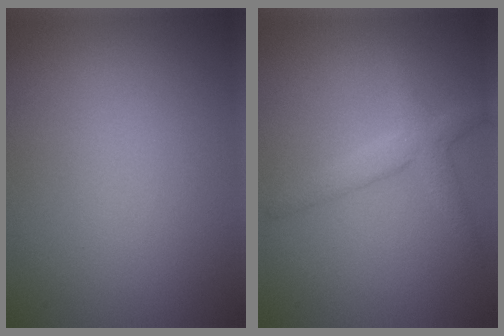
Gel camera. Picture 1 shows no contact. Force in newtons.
{"total": 2.8, "press": 2.7, "slide": 0.3}